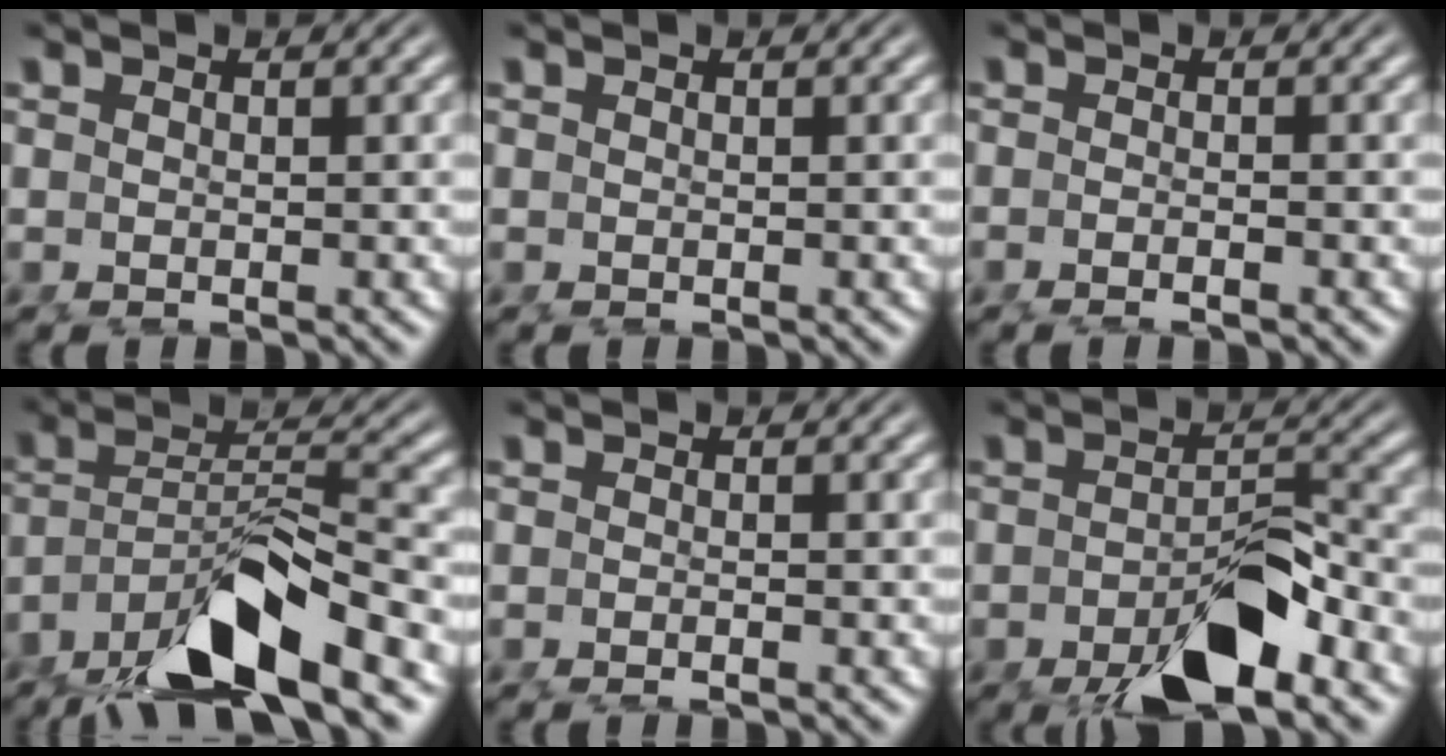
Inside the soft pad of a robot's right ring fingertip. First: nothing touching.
{"total": 0.0}
{"total": 1.1, "force": [-1.0, 0.0, 0.6], "torque": [-0.015, 0.002, -0.021]}
{"total": 9.1, "force": [-5.0, 4.0, 6.4], "torque": [-0.112, -0.034, -0.065]}
{"total": 0.8, "force": [-0.7, 0.1, 0.4], "torque": [-0.010, 0.002, -0.016]}
{"total": 6.8, "force": [-3.9, 2.3, 5.1], "torque": [-0.072, -0.020, -0.055]}